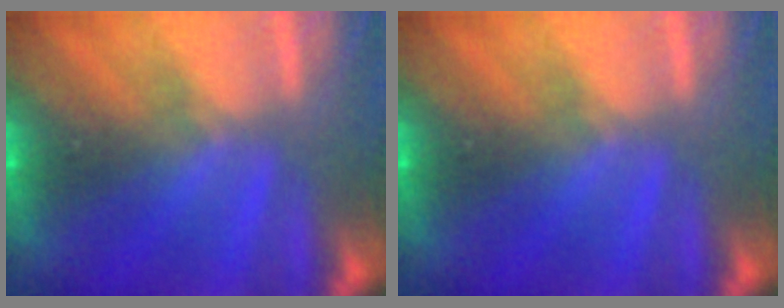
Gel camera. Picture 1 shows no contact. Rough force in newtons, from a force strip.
{"total": 0.0}